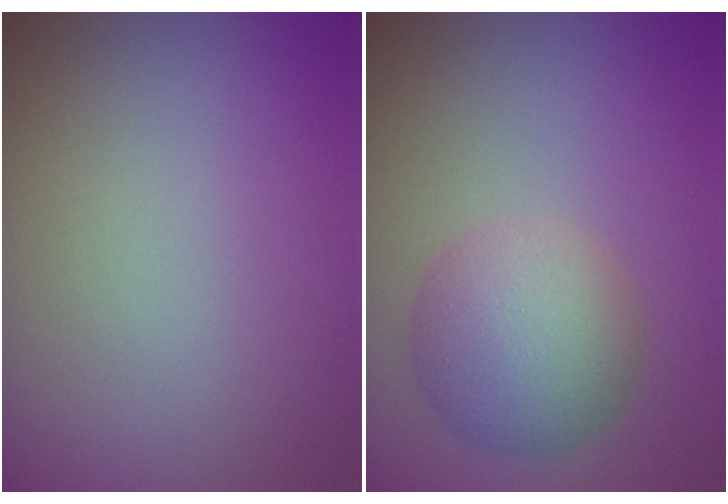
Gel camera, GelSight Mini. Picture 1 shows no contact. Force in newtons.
{"total": 5.3, "press": 5.3, "slide": 0.0}